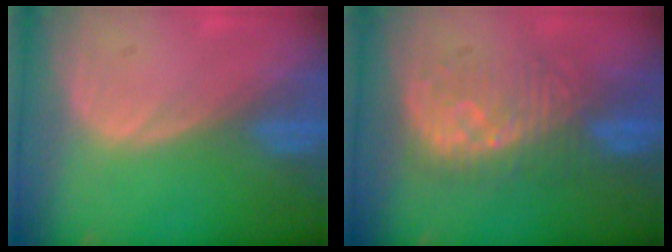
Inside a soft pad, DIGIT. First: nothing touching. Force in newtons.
{"total": 8.2, "press": 8.2, "slide": 0.5}